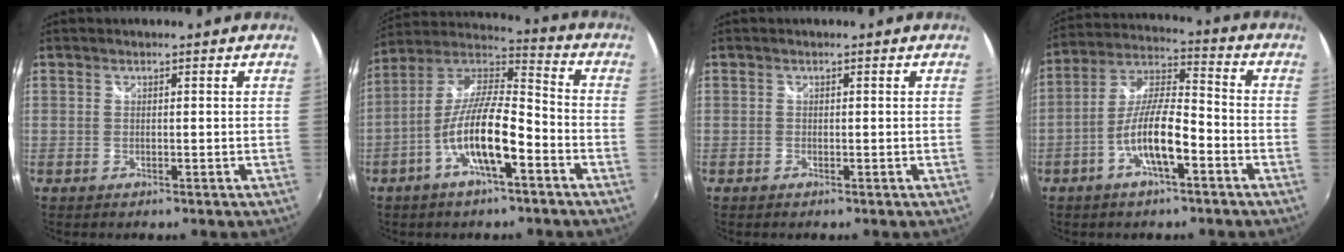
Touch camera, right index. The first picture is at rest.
{"total": 13.7, "force": [-5.8, 3.5, 11.9], "torque": [-0.234, -0.001, -0.109]}
{"total": 0.7, "force": [0.1, -0.7, -0.2], "torque": [0.008, -0.002, -0.004]}
{"total": 10.9, "force": [-4.8, 2.7, 9.5], "torque": [-0.196, 0.003, -0.088]}